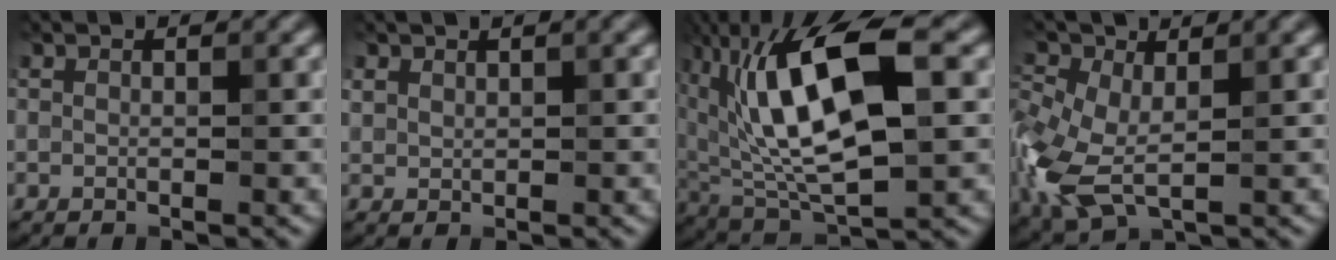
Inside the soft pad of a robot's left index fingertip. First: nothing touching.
{"total": 0.8, "force": [0.6, 0.2, -0.6], "torque": [0.009, -0.002, 0.014]}
{"total": 13.5, "force": [2.4, 5.8, 11.9], "torque": [-0.218, 0.014, 0.033]}
{"total": 6.7, "force": [-1.6, 4.2, 5.0], "torque": [-0.143, -0.021, -0.034]}